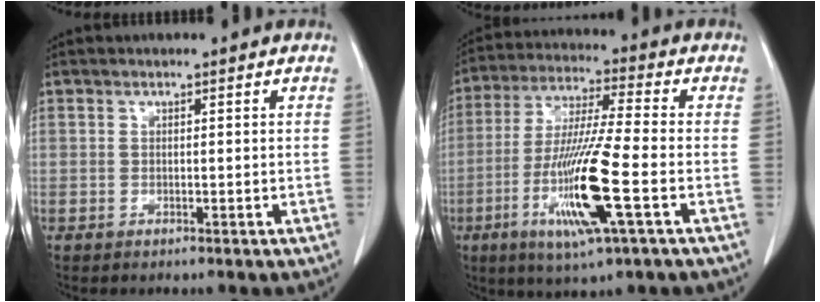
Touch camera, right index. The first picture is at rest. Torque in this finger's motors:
{"motor_torque": [2.05, -0.09, 1.05, 0.21]}